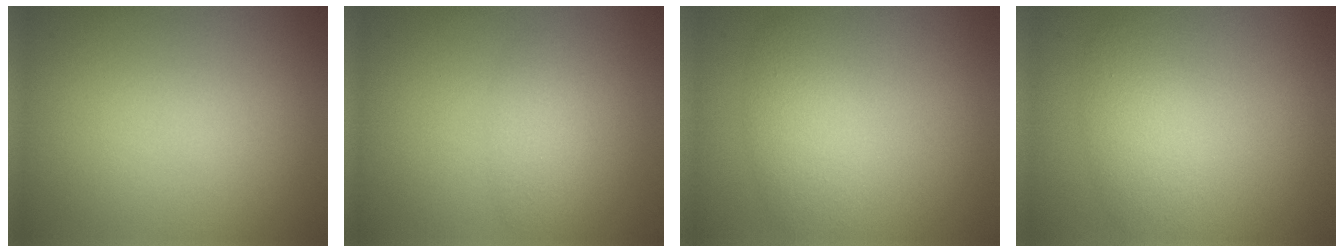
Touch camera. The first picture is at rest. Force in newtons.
{"total": 2.0, "press": 2.0, "slide": 0.0}
{"total": 2.9, "press": 2.9, "slide": 0.1}
{"total": 2.8, "press": 2.8, "slide": 0.1}